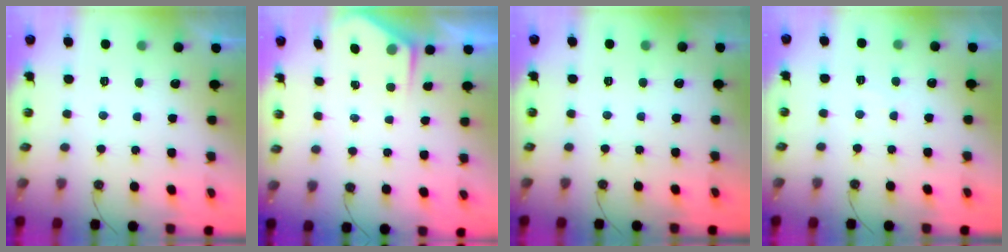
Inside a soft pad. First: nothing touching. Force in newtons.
{"total": 2.8, "press": 2.8, "slide": 0.4}
{"total": 0.0}
{"total": 3.7, "press": 3.7, "slide": 0.6}